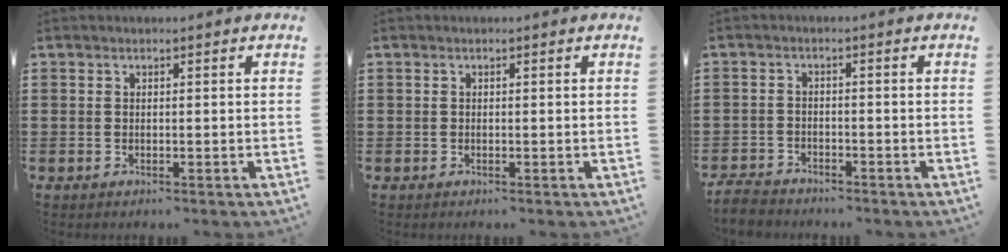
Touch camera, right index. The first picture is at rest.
{"total": 0.0}
{"total": 3.0, "force": [-2.9, 0.6, 0.4], "torque": [-0.018, 0.001, -0.063]}